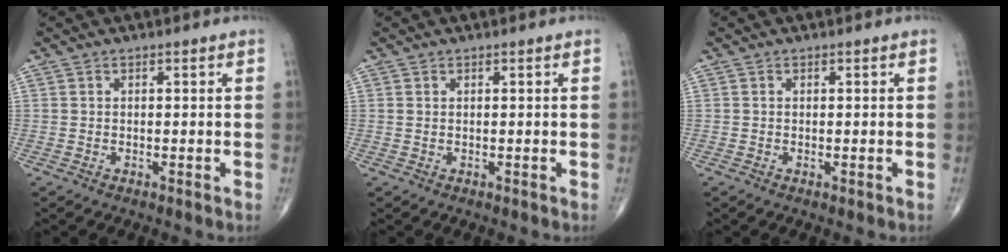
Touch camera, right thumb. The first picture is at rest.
{"total": 0.0}
{"total": 0.0}